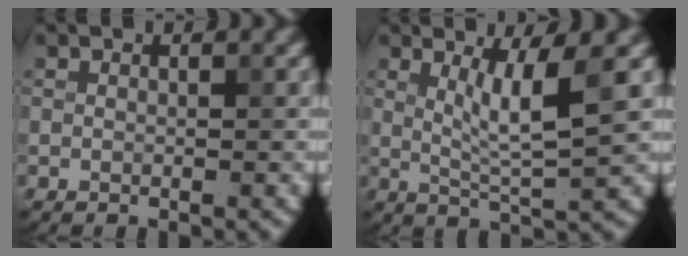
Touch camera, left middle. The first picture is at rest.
{"total": 4.7, "force": [1.3, 0.7, 4.5], "torque": [-0.079, -0.007, 0.028]}